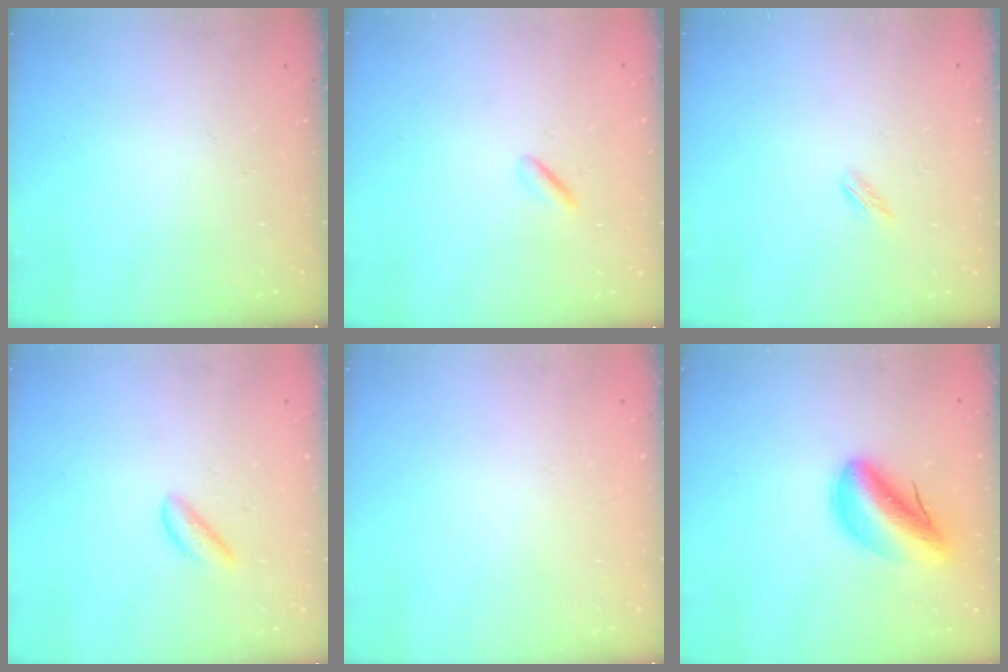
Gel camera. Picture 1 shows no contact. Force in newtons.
{"total": 0.5, "press": 0.0, "slide": 0.5}
{"total": 1.7, "press": 1.5, "slide": 0.6}
{"total": 2.3, "press": 2.3, "slide": 0.3}
{"total": 2.2, "press": 2.2, "slide": 0.1}
{"total": 11.0, "press": 10.4, "slide": 3.4}